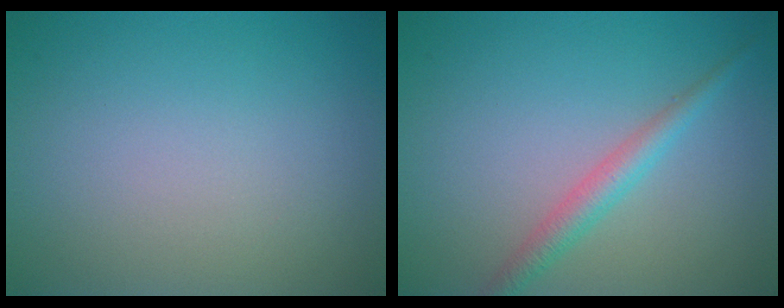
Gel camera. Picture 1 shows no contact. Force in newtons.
{"total": 2.4, "press": 2.4, "slide": 0.1}